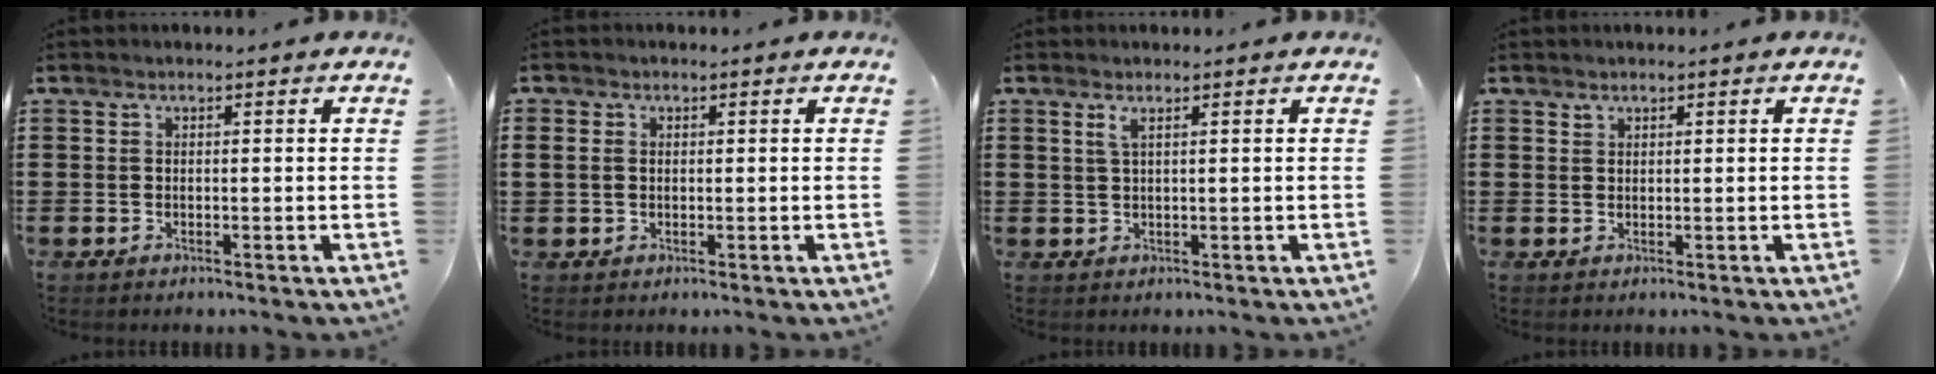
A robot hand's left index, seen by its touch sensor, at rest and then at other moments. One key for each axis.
{"total": 1.6, "fx": 0.2, "fy": 1.2, "fz": 1.0, "tx": -0.031, "ty": 0.003, "tz": 0.001}
{"total": 1.5, "fx": 0.7, "fy": 0.2, "fz": 1.3, "tx": -0.029, "ty": 0.001, "tz": 0.012}
{"total": 0.8, "fx": 0.7, "fy": 0.4, "fz": 0.1, "tx": -0.004, "ty": 0.002, "tz": 0.014}